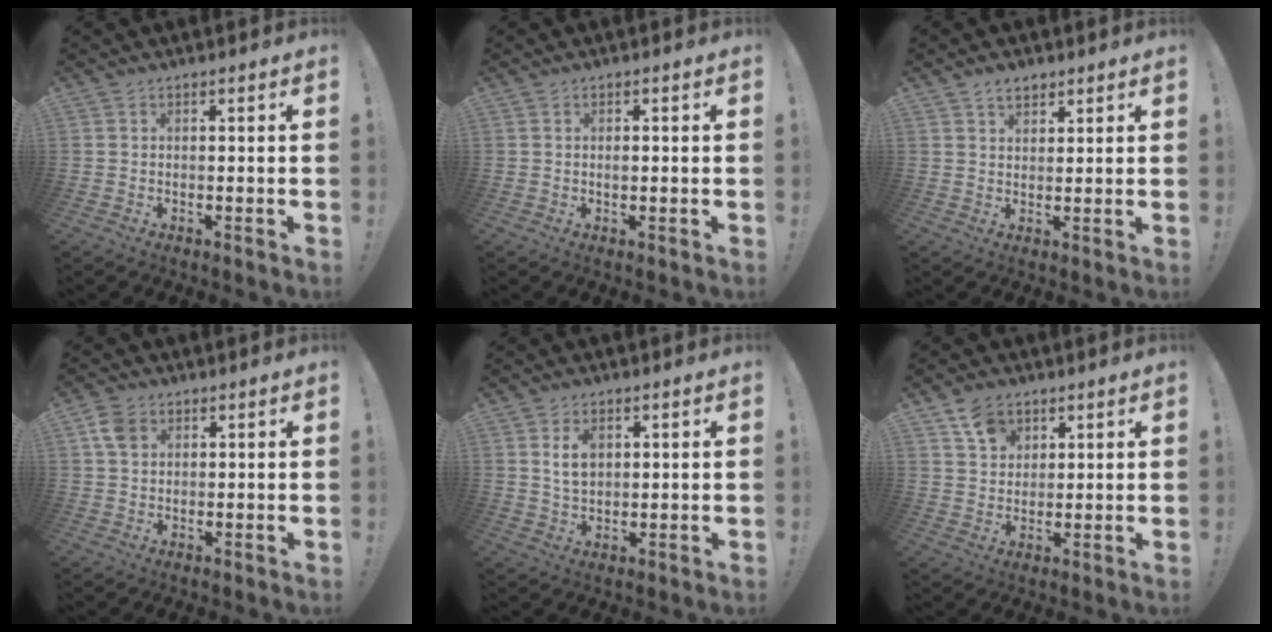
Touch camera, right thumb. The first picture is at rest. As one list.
[{"total": 0.7, "force": [-0.2, 0.4, 0.6], "torque": [-0.003, -0.002, -0.006]}, {"total": 3.9, "force": [2.6, 2.4, 1.7], "torque": [-0.025, -0.009, 0.046]}, {"total": 5.3, "force": [2.0, 3.9, 3.1], "torque": [-0.055, 0.007, 0.041]}, {"total": 5.9, "force": [1.7, 3.9, 4.0], "torque": [-0.060, -0.001, 0.030]}, {"total": 7.3, "force": [4.3, 5.4, 2.3], "torque": [-0.033, -0.018, 0.082]}]